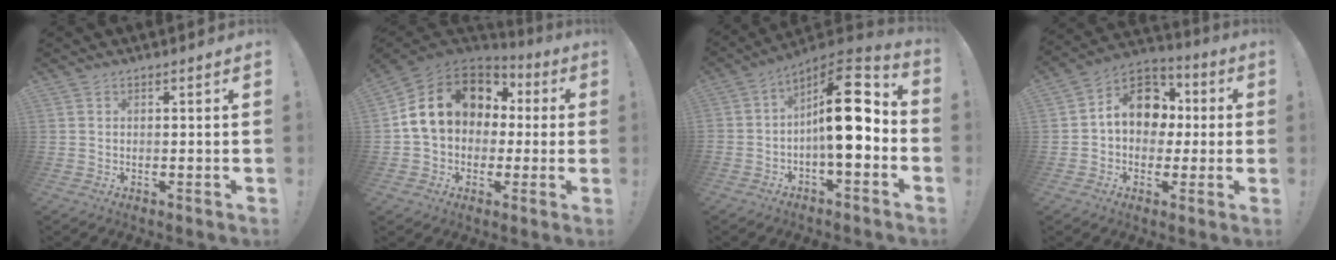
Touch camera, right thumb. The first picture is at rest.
{"total": 17.7, "force": [4.4, 13.4, 10.8], "torque": [-0.184, -0.003, 0.094]}
{"total": 16.9, "force": [-0.2, 6.9, 15.4], "torque": [-0.218, 0.013, -0.003]}
{"total": 13.9, "force": [2.1, 10.9, 8.4], "torque": [-0.108, 0.010, 0.047]}